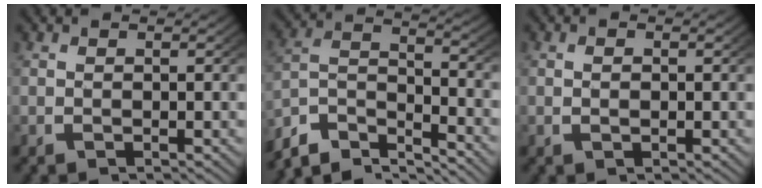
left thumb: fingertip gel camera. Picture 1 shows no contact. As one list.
[{"total": 10.0, "force": [-5.5, 6.3, 5.5], "torque": [-0.122, -0.037, -0.091]}, {"total": 0.7, "force": [-0.2, 0.4, 0.5], "torque": [-0.013, -0.002, -0.002]}]